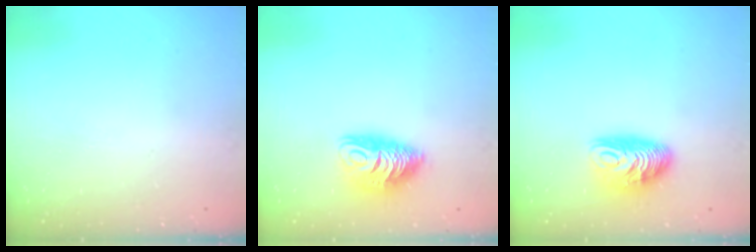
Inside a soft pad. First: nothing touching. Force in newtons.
{"total": 9.7, "press": 9.7, "slide": 0.1}
{"total": 9.7, "press": 9.7, "slide": 0.4}